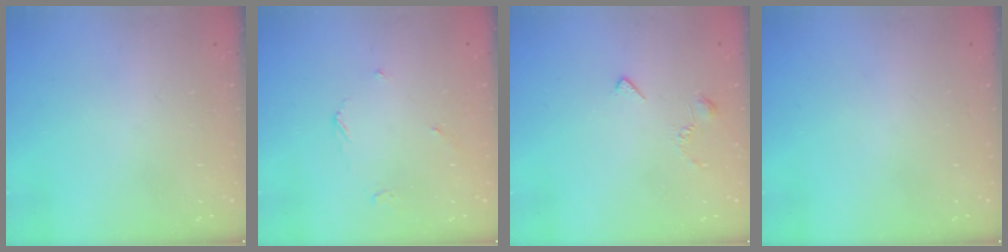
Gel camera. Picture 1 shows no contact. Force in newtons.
{"total": 2.6, "press": 2.6, "slide": 0.5}
{"total": 3.0, "press": 2.9, "slide": 0.7}
{"total": 0.0}